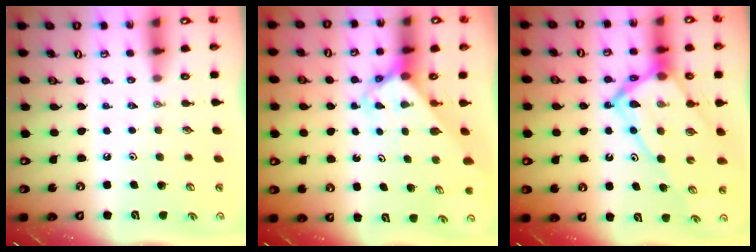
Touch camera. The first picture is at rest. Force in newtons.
{"total": 2.8, "press": 2.8, "slide": 0.1}
{"total": 18.5, "press": 18.3, "slide": 2.1}